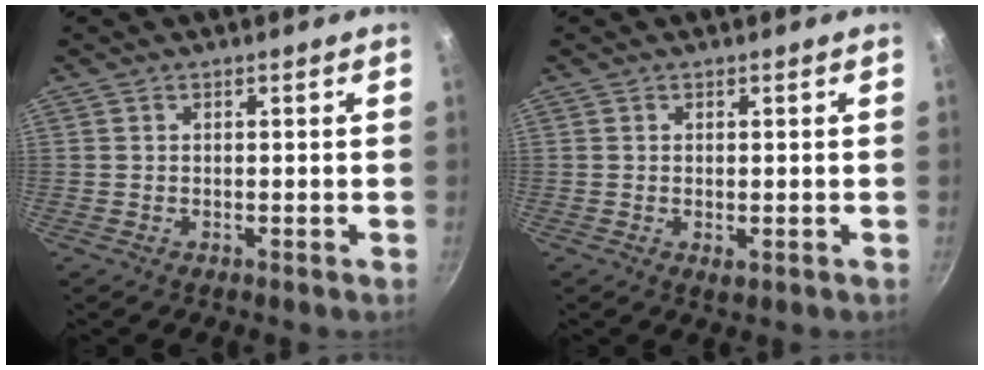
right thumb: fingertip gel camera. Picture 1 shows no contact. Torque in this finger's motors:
{"motor_torque": [-0.27, 0.10, -0.19, 0.01, 0.07]}